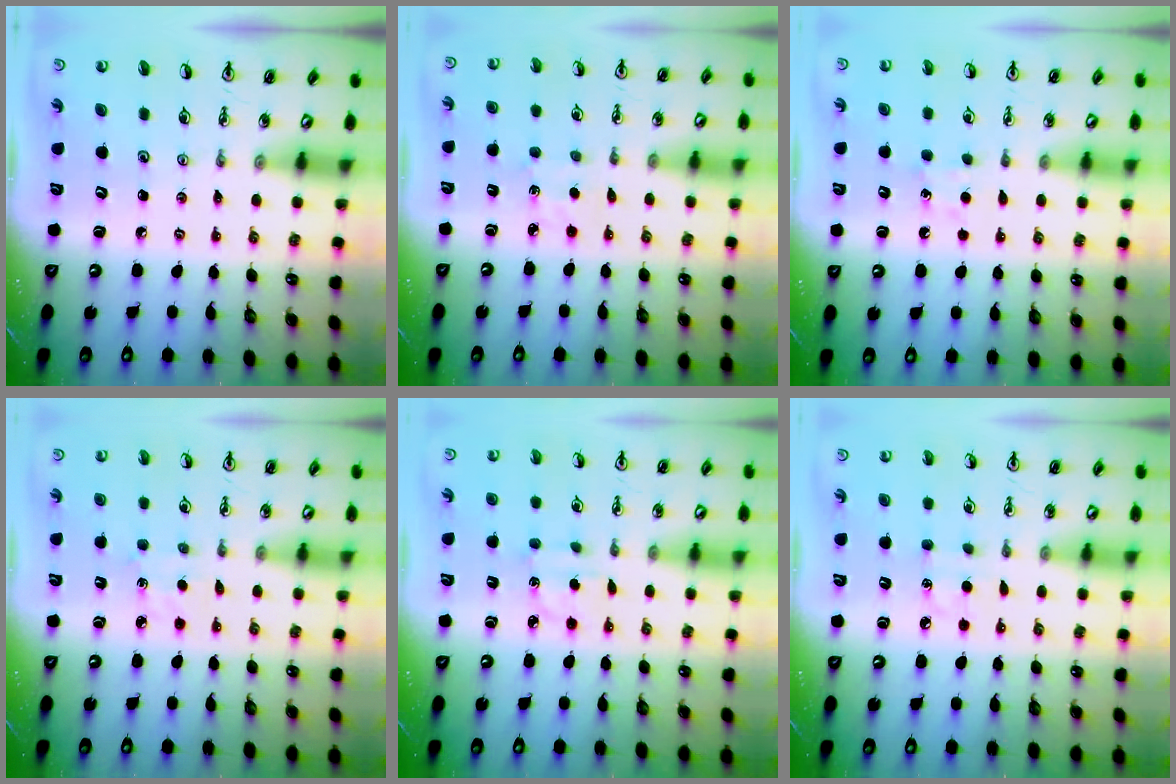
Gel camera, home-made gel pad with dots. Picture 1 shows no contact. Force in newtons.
{"total": 1.6, "press": 1.6, "slide": 0.3}
{"total": 4.5, "press": 4.4, "slide": 0.5}
{"total": 2.6, "press": 2.6, "slide": 0.4}
{"total": 3.0, "press": 3.0, "slide": 0.5}
{"total": 4.7, "press": 4.7, "slide": 0.5}